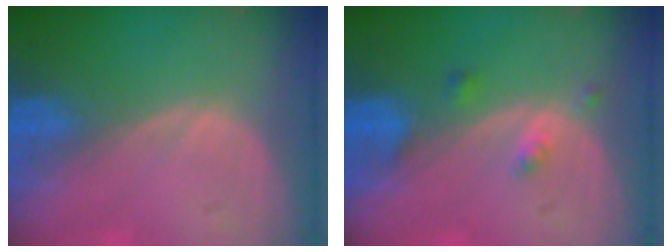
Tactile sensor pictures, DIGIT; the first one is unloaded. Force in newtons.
{"total": 2.1, "press": 2.1, "slide": 0.2}